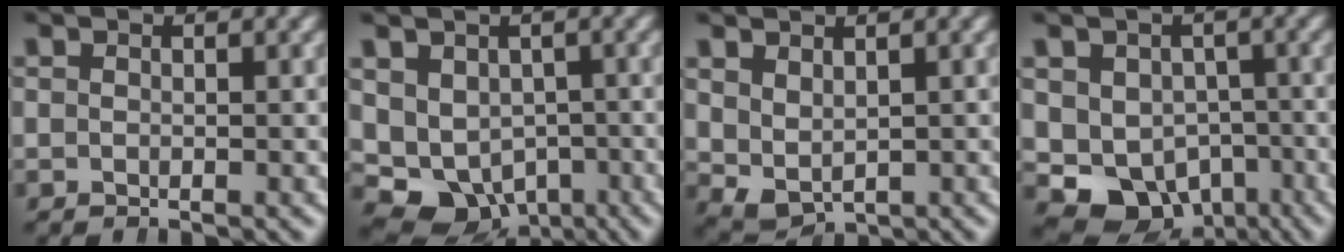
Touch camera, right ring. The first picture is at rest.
{"total": 10.8, "force": [-4.4, 8.8, 4.5], "torque": [-0.117, -0.069, -0.050]}
{"total": 2.8, "force": [0.1, 2.2, 1.7], "torque": [-0.050, -0.029, 0.026]}
{"total": 12.2, "force": [-5.3, 10.1, 4.5], "torque": [-0.108, -0.076, -0.067]}